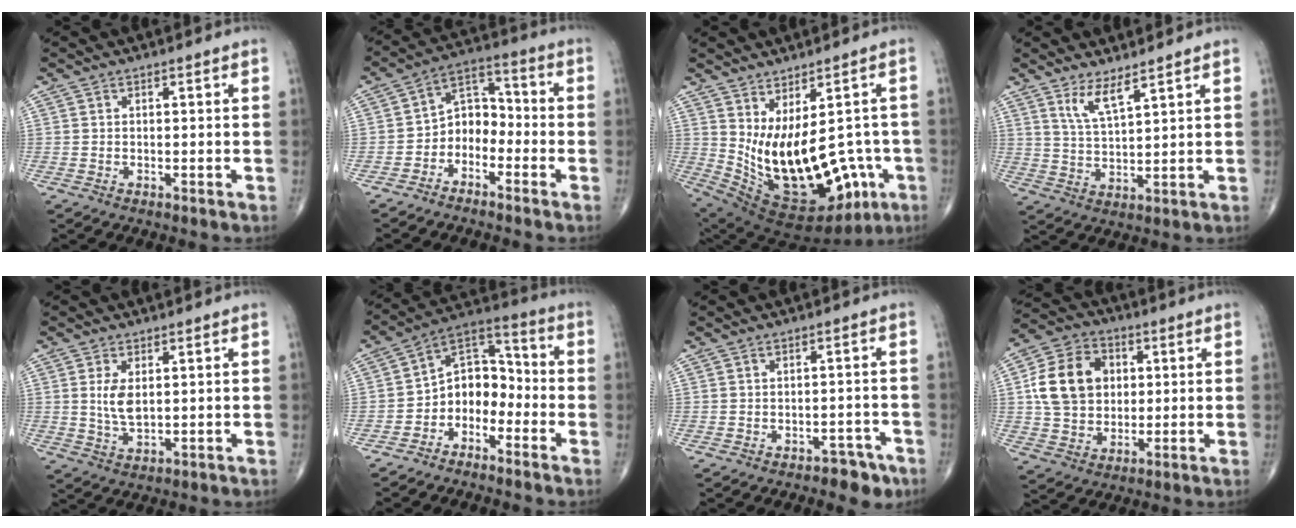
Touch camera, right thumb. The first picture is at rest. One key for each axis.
{"total": 7.4, "fx": -3.3, "fy": 5.4, "fz": 3.8, "tx": -0.036, "ty": 0.055, "tz": -0.075}
{"total": 21.4, "fx": -3.2, "fy": 11.2, "fz": 18.0, "tx": -0.287, "ty": -0.013, "tz": -0.007}
{"total": 5.4, "fx": 3.8, "fy": 1.0, "fz": 3.7, "tx": -0.073, "ty": -0.036, "tz": 0.079}
{"total": 4.9, "fx": 0.9, "fy": 2.5, "fz": 4.1, "tx": -0.080, "ty": -0.011, "tz": 0.022}
{"total": 9.5, "fx": -3.8, "fy": 7.1, "fz": 5.1, "tx": -0.048, "ty": 0.074, "tz": -0.086}
{"total": 4.7, "fx": -3.3, "fy": 2.6, "fz": 2.2, "tx": -0.011, "ty": 0.022, "tz": -0.042}
{"total": 14.4, "fx": 2.3, "fy": 11.4, "fz": 8.6, "tx": -0.133, "ty": 0.010, "tz": 0.040}